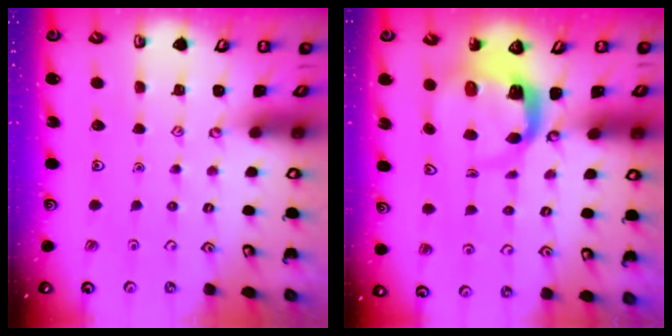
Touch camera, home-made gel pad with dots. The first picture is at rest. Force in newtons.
{"total": 5.6, "press": 5.5, "slide": 0.9}